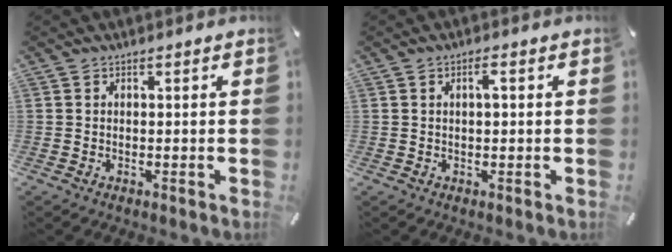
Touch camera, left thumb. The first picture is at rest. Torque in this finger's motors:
{"motor_torque": [-0.14, -0.06, -0.02, 0.00, 0.00]}